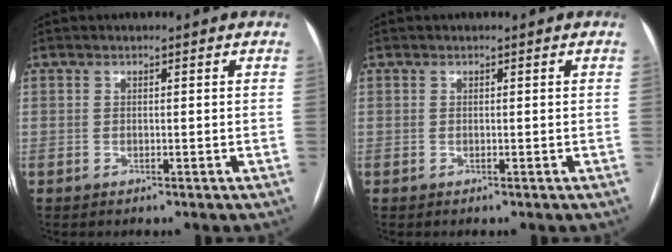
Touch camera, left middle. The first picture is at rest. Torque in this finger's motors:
{"motor_torque": [0.00, 0.10, 0.02, 0.00]}